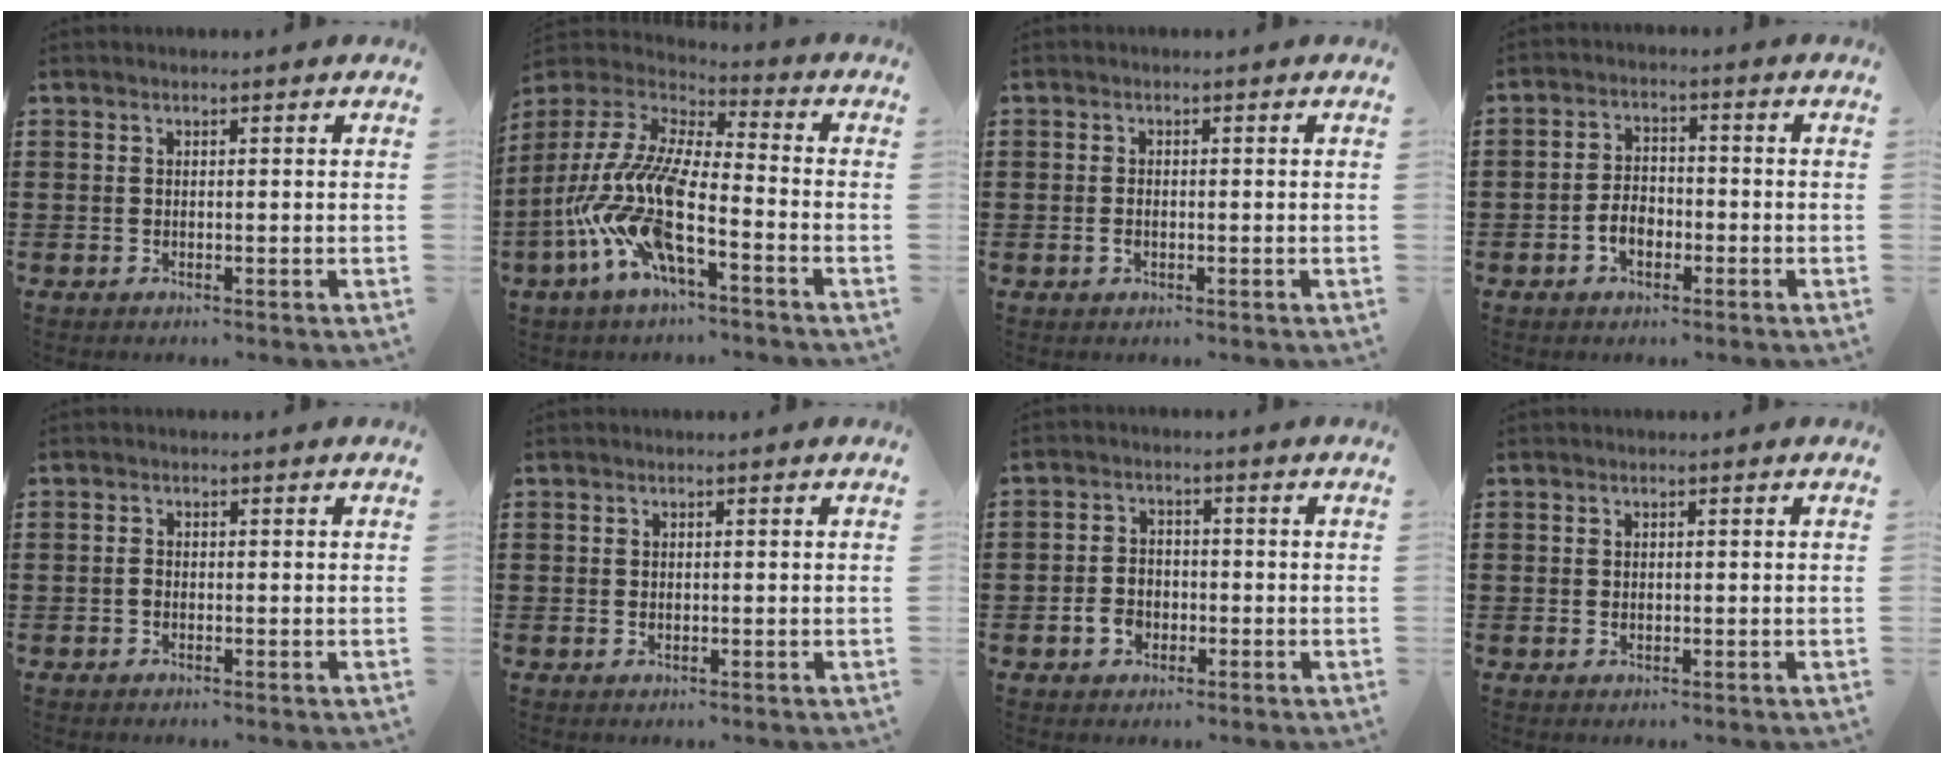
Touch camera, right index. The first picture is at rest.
{"total": 13.0, "force": [-6.9, 3.8, 10.3], "torque": [-0.261, -0.024, -0.152]}
{"total": 1.1, "force": [-0.5, 0.5, 0.9], "torque": [-0.019, -0.004, -0.008]}
{"total": 3.9, "force": [-1.7, 2.4, 2.5], "torque": [-0.055, 0.003, -0.035]}
{"total": 0.9, "force": [-0.5, 0.6, 0.6], "torque": [-0.013, -0.001, -0.009]}
{"total": 0.5, "force": [-0.1, 0.4, 0.3], "torque": [-0.007, 0.002, -0.003]}
{"total": 3.8, "force": [-1.6, 2.8, 2.0], "torque": [-0.050, 0.001, -0.033]}
{"total": 1.1, "force": [0.2, 0.9, 0.6], "torque": [-0.013, 0.007, 0.002]}